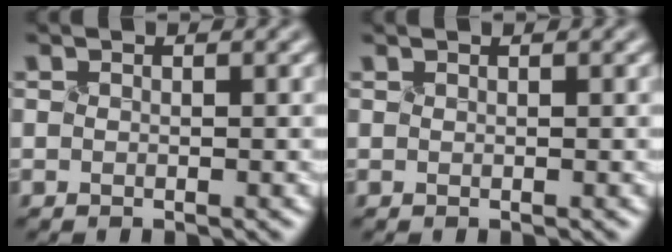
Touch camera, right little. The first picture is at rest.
{"total": 0.0}